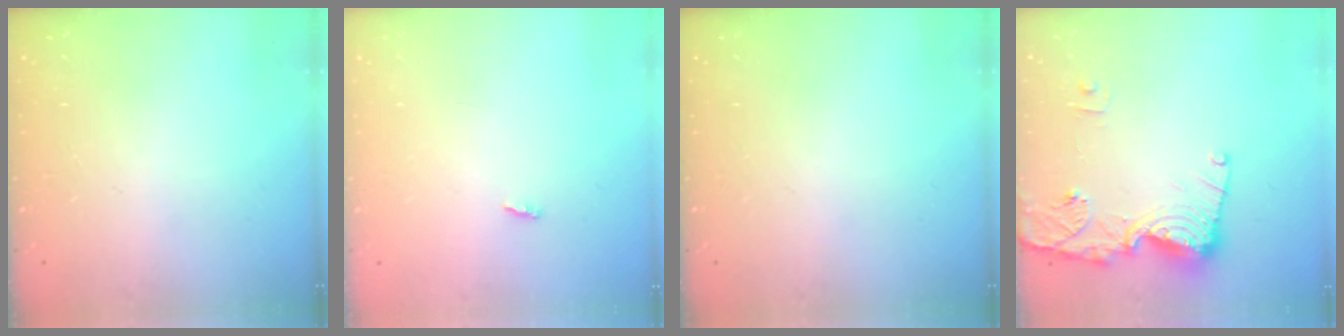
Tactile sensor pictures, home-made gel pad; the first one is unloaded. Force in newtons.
{"total": 1.9, "press": 1.9, "slide": 0.2}
{"total": 0.0}
{"total": 13.6, "press": 13.5, "slide": 1.8}